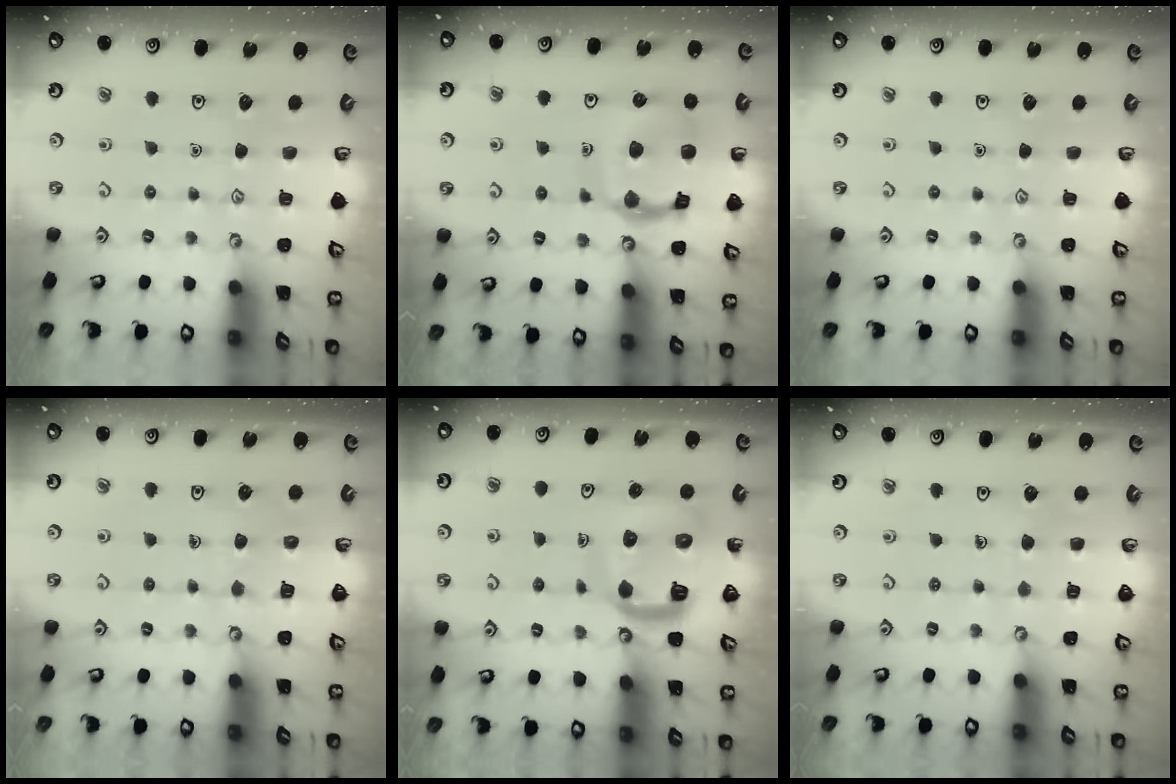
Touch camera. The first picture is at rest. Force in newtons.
{"total": 14.1, "press": 14.1, "slide": 1.5}
{"total": 0.0}
{"total": 5.2, "press": 5.2, "slide": 0.3}
{"total": 11.9, "press": 11.8, "slide": 1.3}
{"total": 4.4, "press": 4.4, "slide": 0.4}